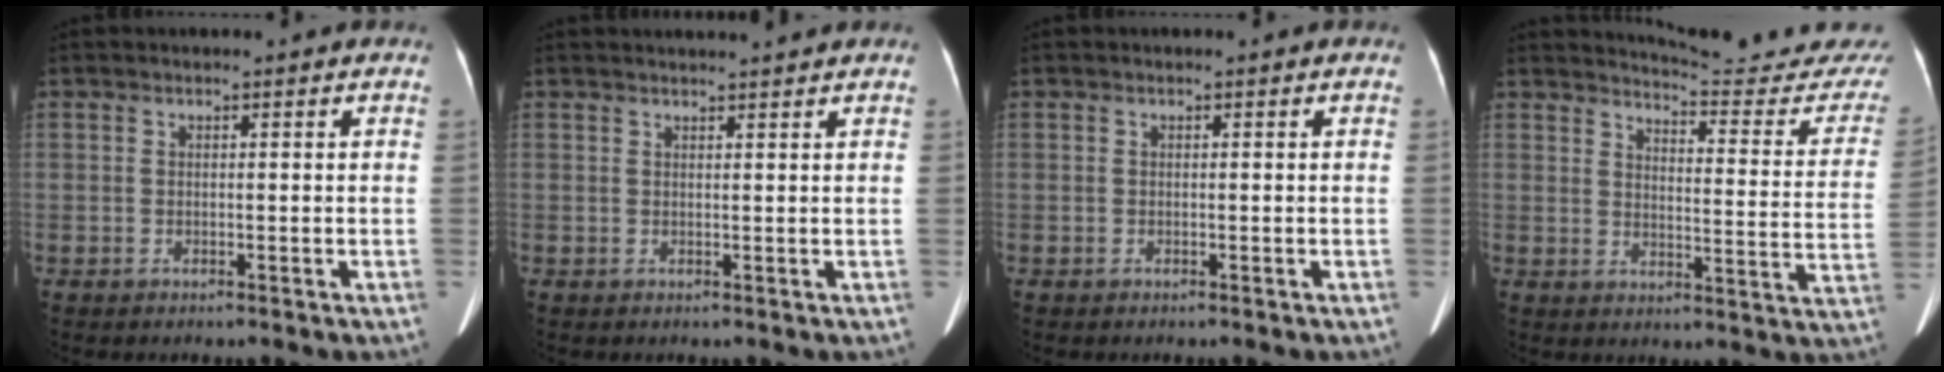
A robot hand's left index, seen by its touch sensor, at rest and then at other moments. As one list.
[{"total": 4.1, "force": [3.9, -0.5, 1.2], "torque": [-0.016, 0.015, 0.048]}, {"total": 0.0}, {"total": 18.4, "force": [18.2, 0.0, 2.9], "torque": [-0.029, -0.126, 0.197]}]